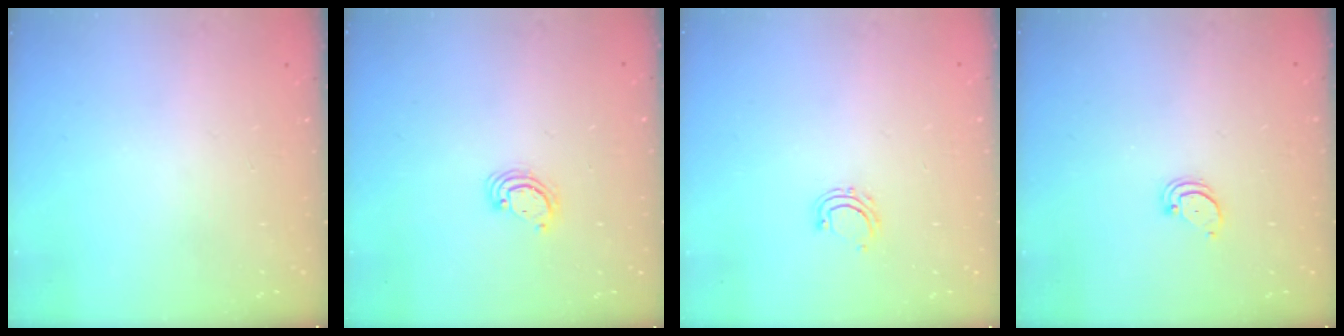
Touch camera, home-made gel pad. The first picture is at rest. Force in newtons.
{"total": 3.4, "press": 3.4, "slide": 0.4}
{"total": 5.3, "press": 5.2, "slide": 1.1}
{"total": 2.0, "press": 2.0, "slide": 0.2}